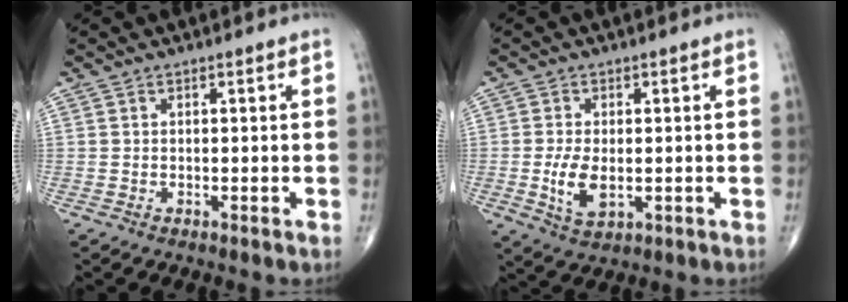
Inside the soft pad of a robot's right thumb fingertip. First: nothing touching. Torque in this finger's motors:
{"motor_torque": [0.48, 1.42, 0.70, -0.04, 0.19]}